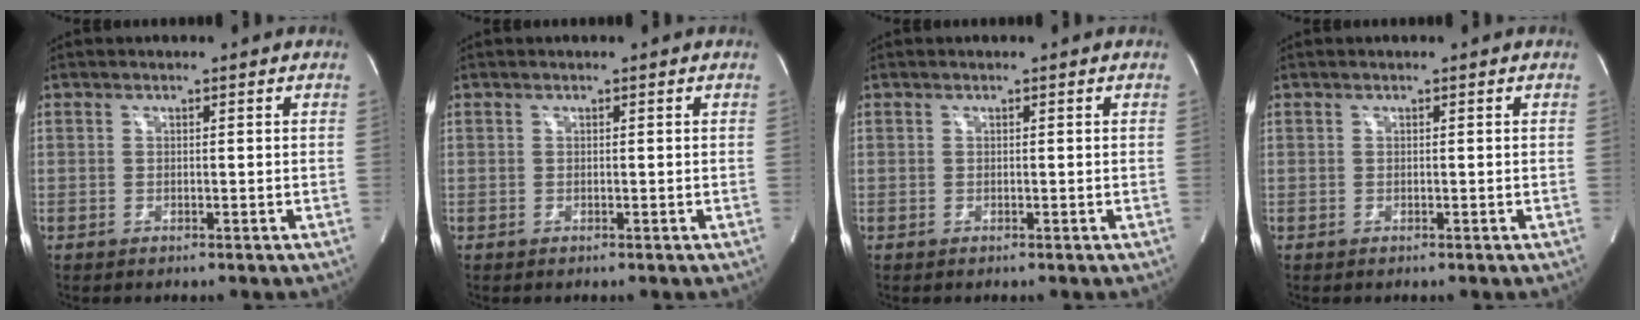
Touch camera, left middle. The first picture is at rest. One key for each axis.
{"total": 0.0}
{"total": 0.0}
{"total": 0.0}